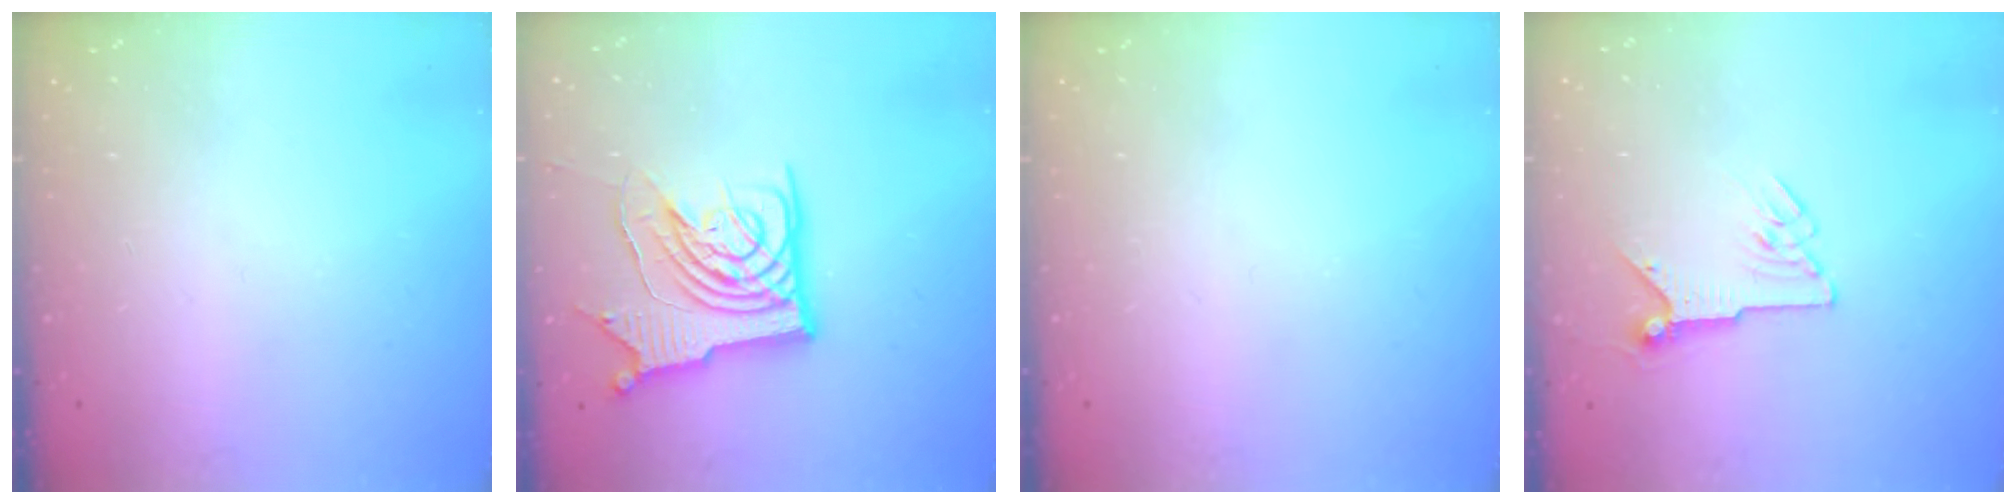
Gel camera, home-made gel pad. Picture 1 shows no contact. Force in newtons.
{"total": 13.3, "press": 13.1, "slide": 1.9}
{"total": 0.0}
{"total": 6.9, "press": 6.9, "slide": 0.3}